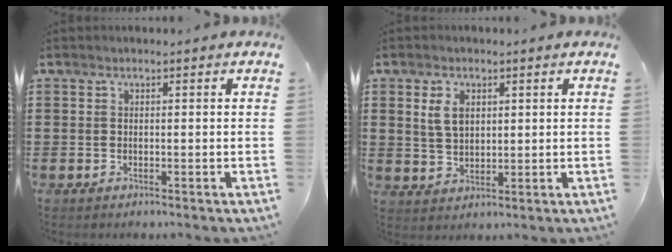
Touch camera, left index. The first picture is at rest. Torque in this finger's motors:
{"motor_torque": [0.40, 0.40, 0.40, 0.10]}